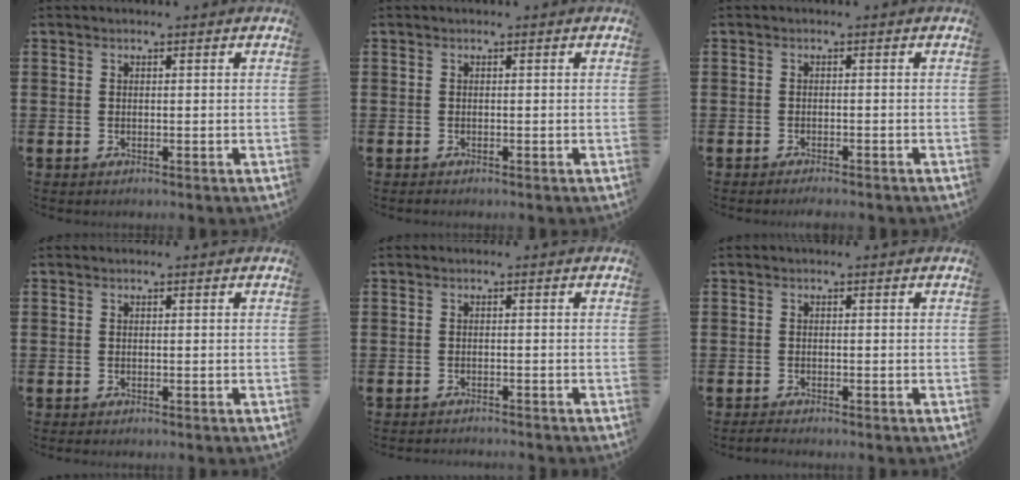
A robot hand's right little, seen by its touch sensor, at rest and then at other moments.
{"total": 0.0}
{"total": 0.9, "force": [-0.9, 0.0, 0.3], "torque": [-0.008, -0.002, -0.017]}
{"total": 0.0}
{"total": 0.8, "force": [-0.8, -0.1, -0.1], "torque": [0.001, 0.000, -0.016]}
{"total": 0.7, "force": [-0.6, 0.1, 0.4], "torque": [-0.009, -0.001, -0.012]}